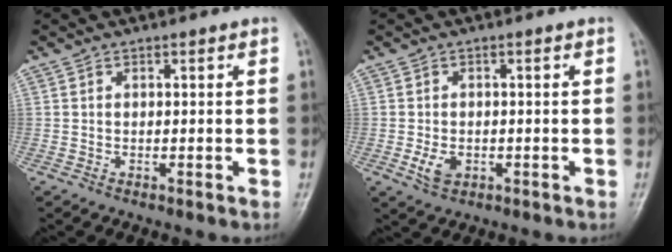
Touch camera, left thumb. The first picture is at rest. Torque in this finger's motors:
{"motor_torque": [0.43, 0.87, 0.64, 0.21, 0.01]}